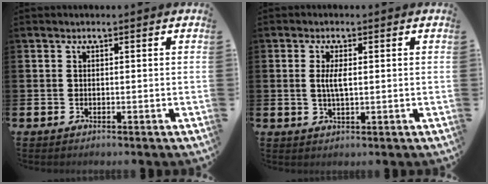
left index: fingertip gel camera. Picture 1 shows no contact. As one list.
[{"total": 3.0, "force": [0.6, 1.0, 2.7], "torque": [-0.050, 0.002, 0.006]}]